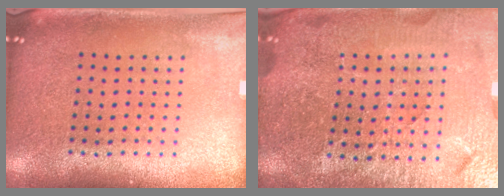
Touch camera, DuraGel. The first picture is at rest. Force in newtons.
{"total": 5.8, "press": 5.2, "slide": 2.5}